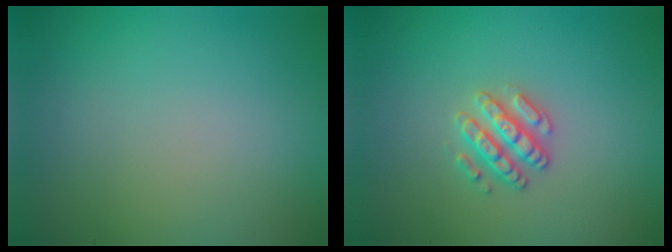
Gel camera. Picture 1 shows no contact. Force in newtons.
{"total": 2.6, "press": 2.6, "slide": 0.3}